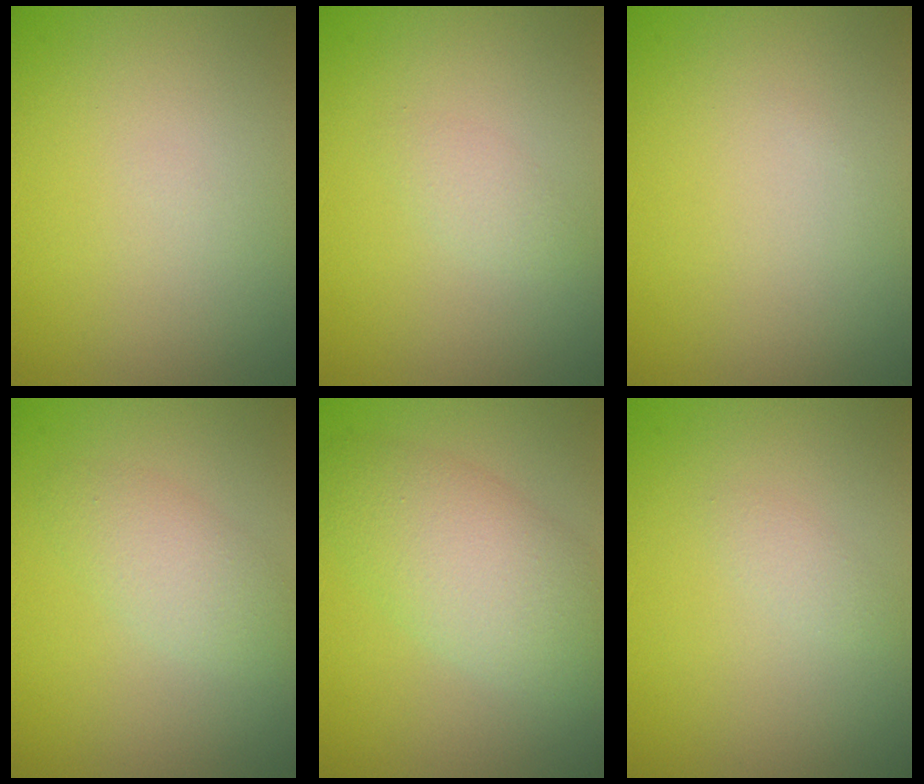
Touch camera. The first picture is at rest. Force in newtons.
{"total": 1.2, "press": 1.2, "slide": 0.1}
{"total": 0.0}
{"total": 2.7, "press": 2.6, "slide": 0.1}
{"total": 5.7, "press": 5.7, "slide": 0.4}
{"total": 0.8, "press": 0.8, "slide": 0.1}